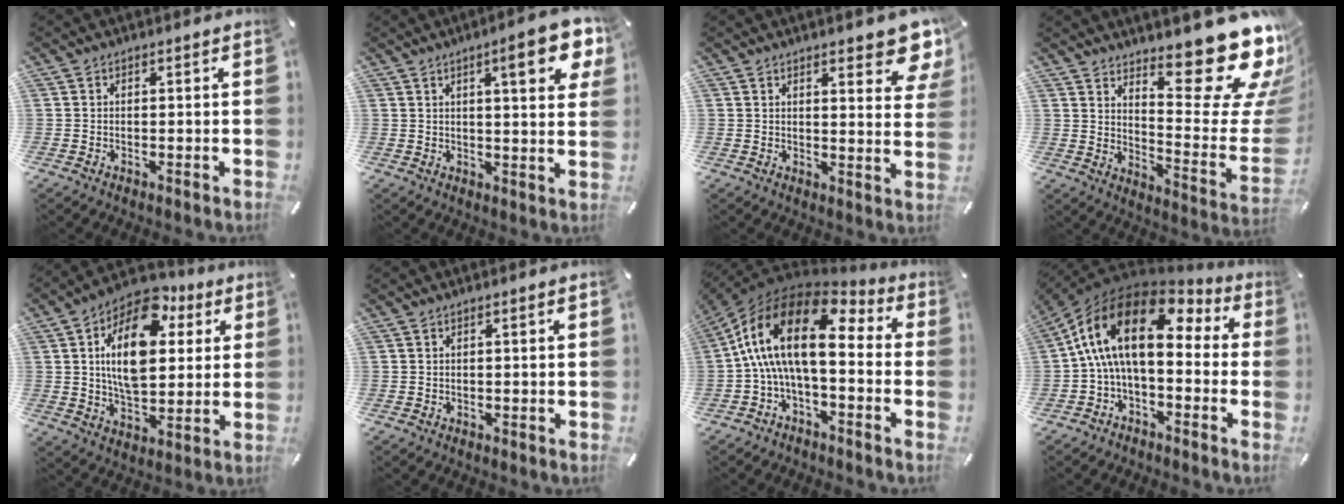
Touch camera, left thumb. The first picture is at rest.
{"total": 11.4, "force": [5.9, 3.1, 9.3], "torque": [-0.121, -0.025, 0.090]}
{"total": 8.6, "force": [6.5, 3.1, 4.7], "torque": [-0.051, -0.043, 0.112]}
{"total": 22.5, "force": [16.3, 7.7, 13.5], "torque": [-0.151, -0.139, 0.268]}
{"total": 19.0, "force": [6.3, 11.3, 13.9], "torque": [-0.245, -0.021, 0.103]}
{"total": 0.5, "force": [0.2, 0.0, 0.5], "torque": [-0.006, 0.000, 0.004]}
{"total": 18.7, "force": [2.9, 8.2, 16.5], "torque": [-0.344, -0.026, 0.044]}
{"total": 17.4, "force": [3.2, 9.2, 14.4], "torque": [-0.288, -0.010, 0.050]}